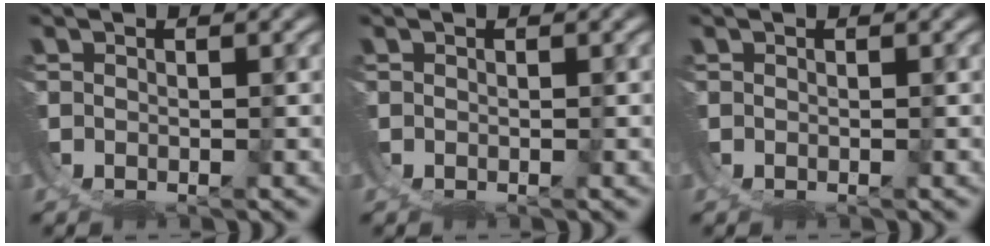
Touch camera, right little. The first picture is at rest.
{"total": 0.0}
{"total": 0.0}